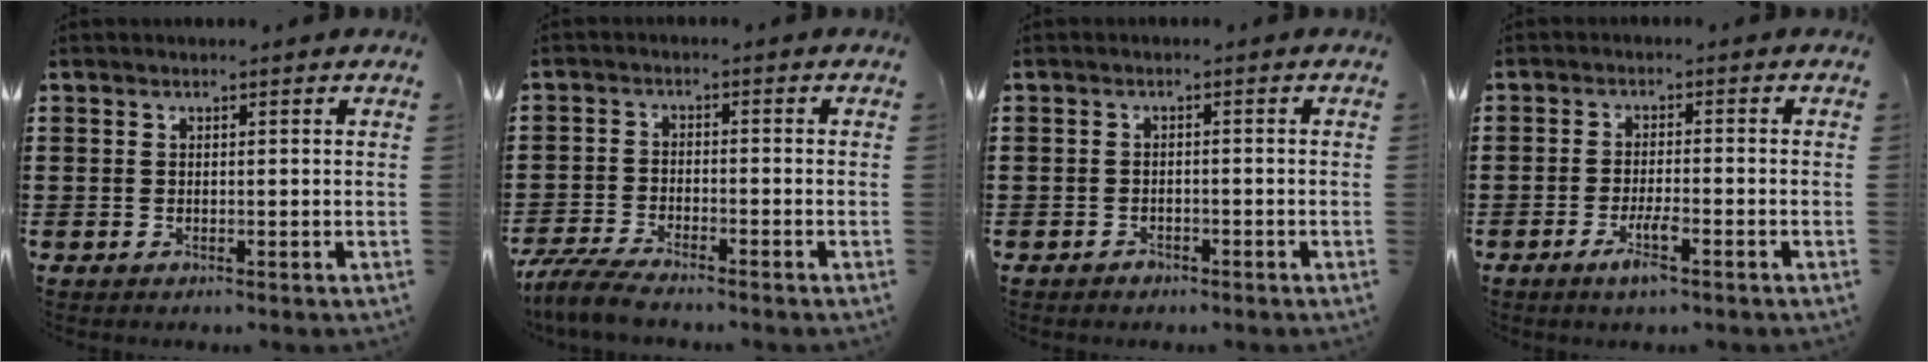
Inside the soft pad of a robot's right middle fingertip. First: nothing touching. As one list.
[{"total": 5.0, "force": [-4.6, 0.6, 1.8], "torque": [-0.058, -0.011, -0.097]}, {"total": 1.3, "force": [-1.1, 0.6, 0.1], "torque": [-0.005, 0.001, -0.025]}, {"total": 4.2, "force": [-2.3, 0.6, 3.4], "torque": [-0.068, -0.005, -0.043]}]